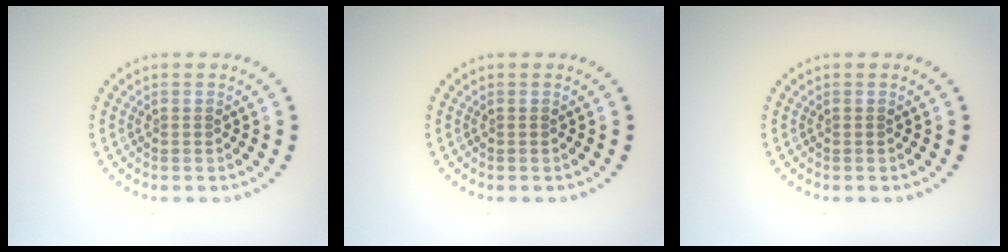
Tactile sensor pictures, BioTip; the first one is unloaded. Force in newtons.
{"total": 0.0}
{"total": 0.0}